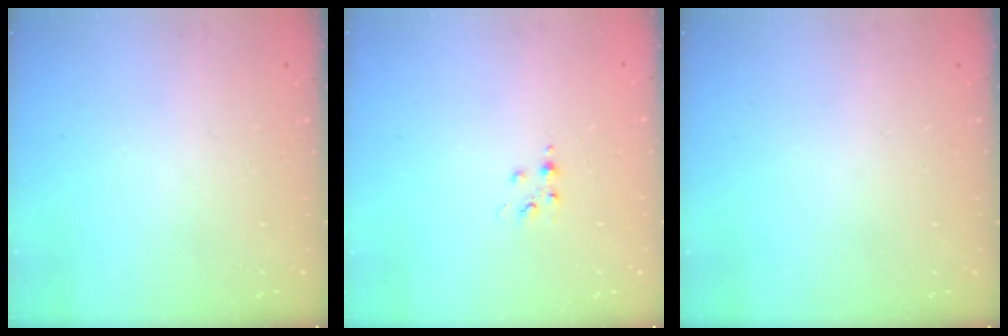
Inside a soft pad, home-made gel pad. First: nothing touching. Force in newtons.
{"total": 4.3, "press": 4.2, "slide": 0.6}
{"total": 0.0}